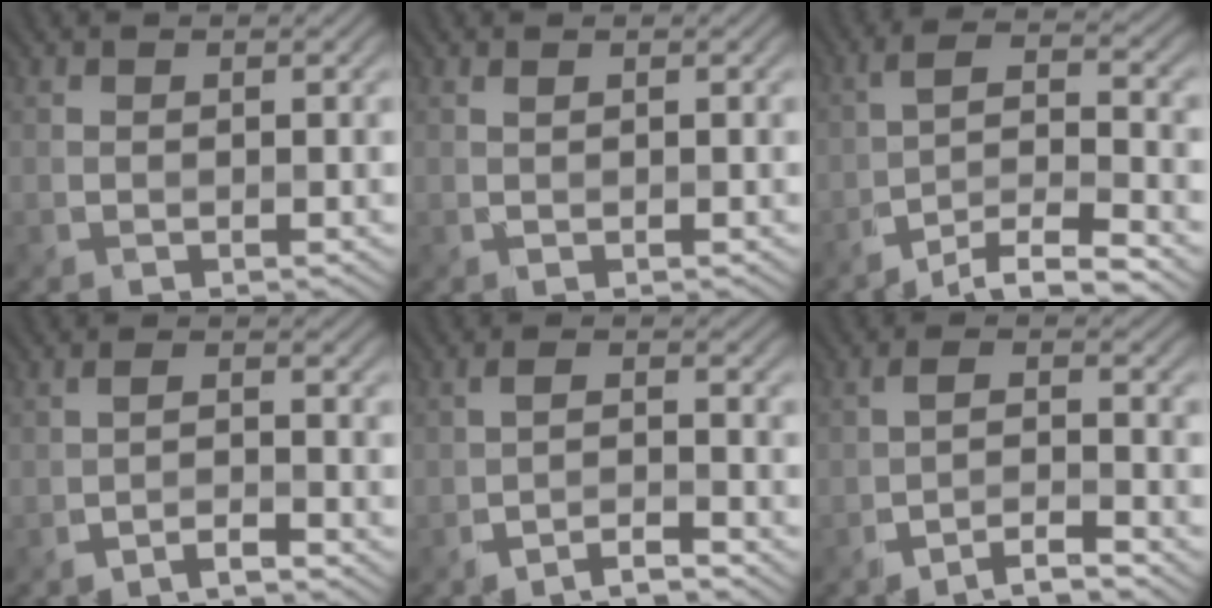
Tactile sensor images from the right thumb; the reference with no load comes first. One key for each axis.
{"total": 0.5, "fx": 0.2, "fy": 0.2, "fz": 0.5, "tx": -0.008, "ty": 0.004, "tz": 0.005}
{"total": 7.8, "fx": -5.3, "fy": 1.7, "fz": 5.5, "tx": -0.087, "ty": 0.009, "tz": -0.098}
{"total": 2.4, "fx": -1.8, "fy": 0.3, "fz": 1.5, "tx": -0.026, "ty": 0.007, "tz": -0.045}
{"total": 3.3, "fx": -2.6, "fy": 0.4, "fz": 2.0, "tx": -0.030, "ty": 0.012, "tz": -0.059}
{"total": 4.3, "fx": -3.2, "fy": 0.6, "fz": 2.7, "tx": -0.039, "ty": 0.016, "tz": -0.069}